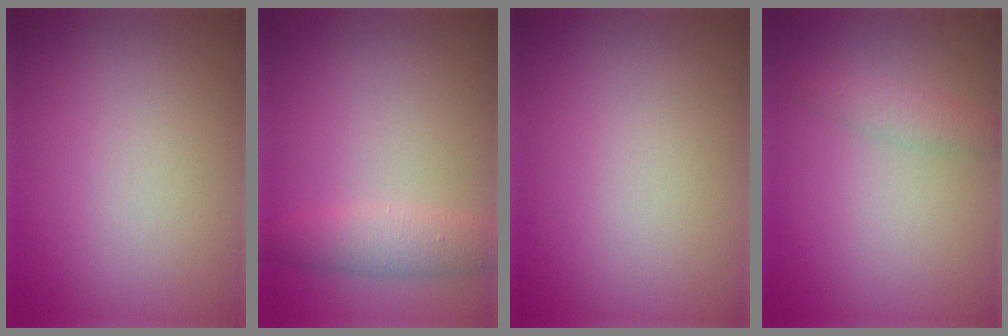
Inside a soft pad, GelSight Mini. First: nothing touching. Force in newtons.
{"total": 2.8, "press": 2.8, "slide": 0.0}
{"total": 0.0}
{"total": 1.6, "press": 1.6, "slide": 0.1}